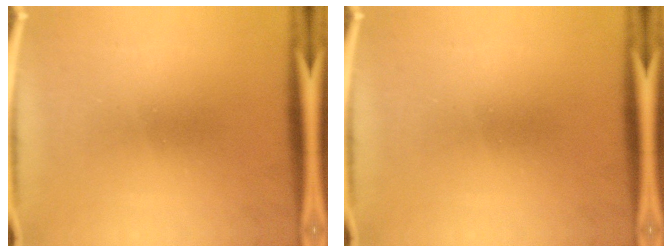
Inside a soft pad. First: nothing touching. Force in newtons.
{"total": 0.0}